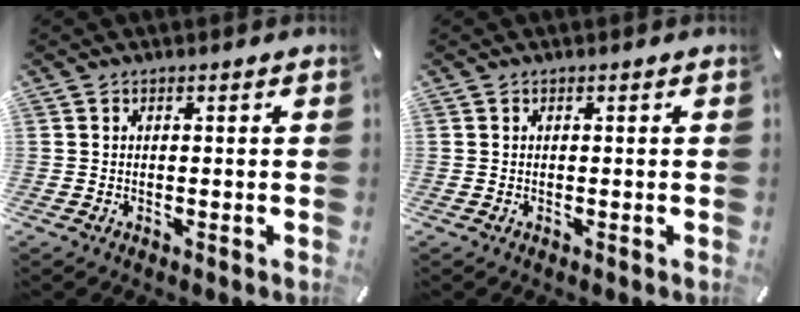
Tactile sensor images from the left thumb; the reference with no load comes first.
{"total": 0.0}